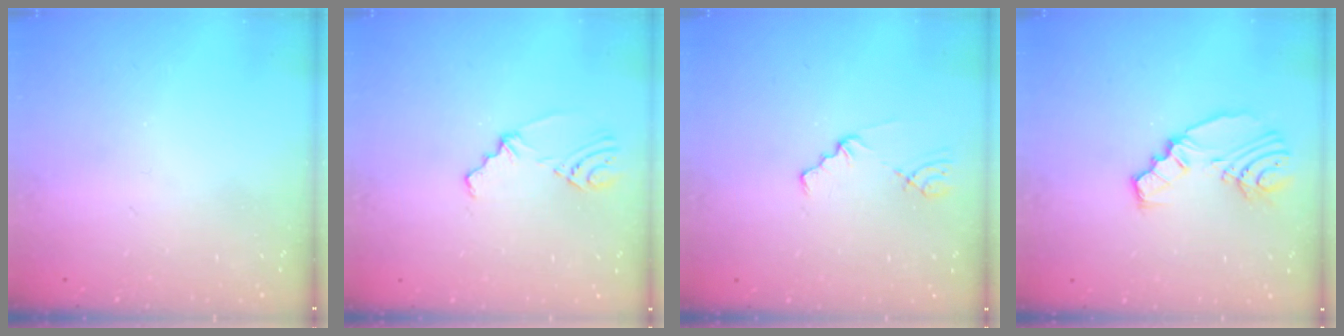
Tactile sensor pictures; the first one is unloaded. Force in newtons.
{"total": 2.8, "press": 2.3, "slide": 1.5}
{"total": 1.1, "press": 1.1, "slide": 0.2}
{"total": 9.1, "press": 8.4, "slide": 3.6}